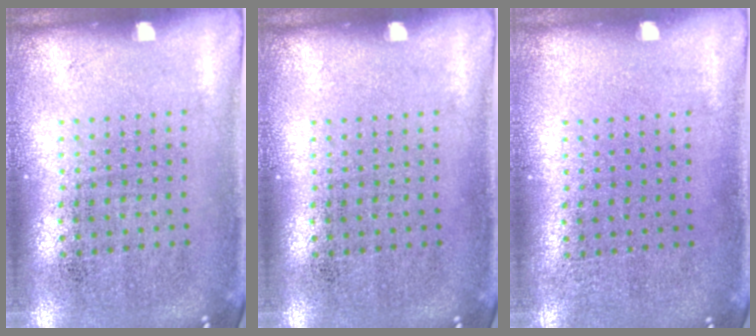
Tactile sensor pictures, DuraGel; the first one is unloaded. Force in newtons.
{"total": 0.0}
{"total": 0.0}